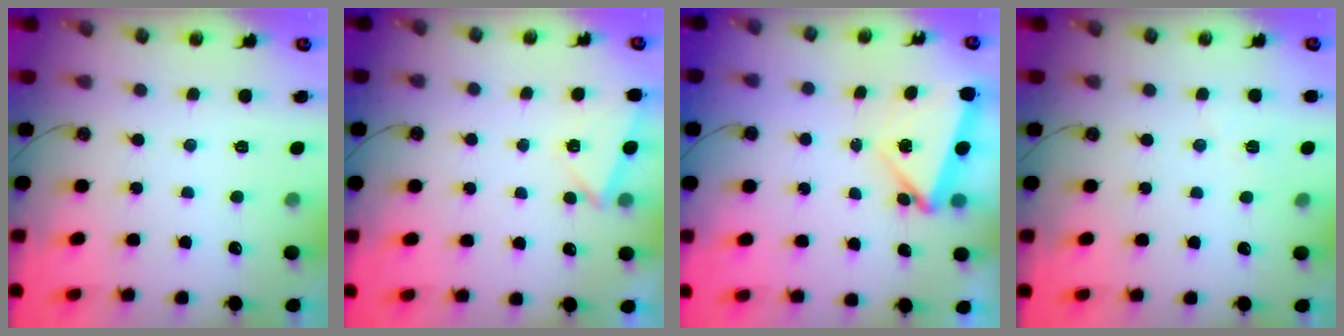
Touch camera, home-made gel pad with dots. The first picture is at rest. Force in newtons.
{"total": 2.7, "press": 2.5, "slide": 1.1}
{"total": 5.4, "press": 5.3, "slide": 0.8}
{"total": 10.6, "press": 3.6, "slide": 10.0}